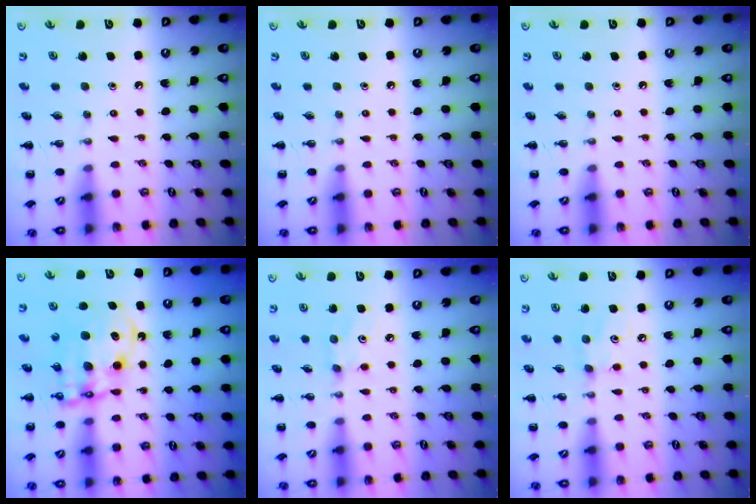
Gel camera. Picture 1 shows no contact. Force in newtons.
{"total": 0.0}
{"total": 0.0}
{"total": 11.6, "press": 11.4, "slide": 2.5}
{"total": 3.0, "press": 2.8, "slide": 0.9}
{"total": 3.6, "press": 3.6, "slide": 0.6}